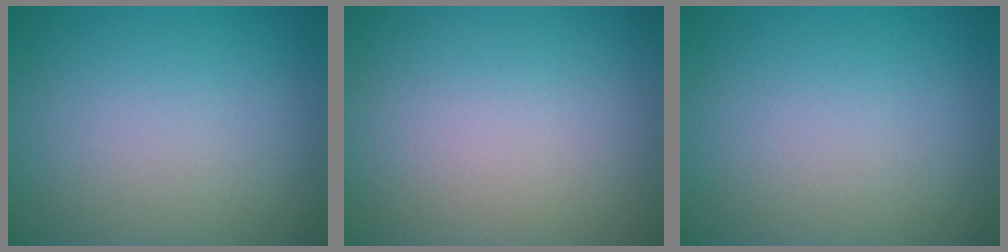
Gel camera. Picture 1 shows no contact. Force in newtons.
{"total": 0.0}
{"total": 0.0}